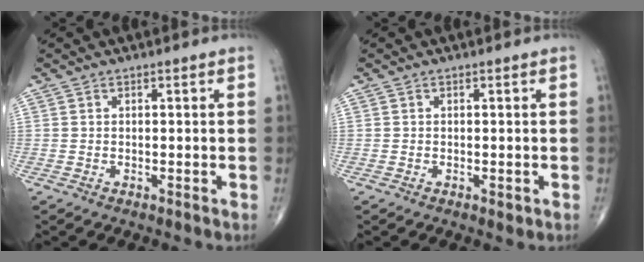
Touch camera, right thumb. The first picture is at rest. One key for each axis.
{"total": 0.8, "fx": -0.3, "fy": 0.4, "fz": 0.7, "tx": -0.007, "ty": -0.002, "tz": -0.004}